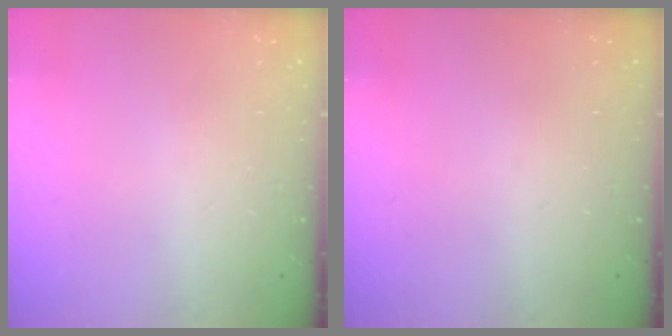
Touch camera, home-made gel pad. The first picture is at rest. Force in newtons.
{"total": 0.0}